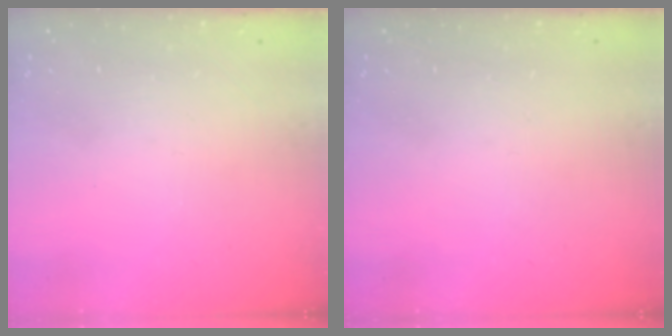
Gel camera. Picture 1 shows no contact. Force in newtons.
{"total": 0.0}